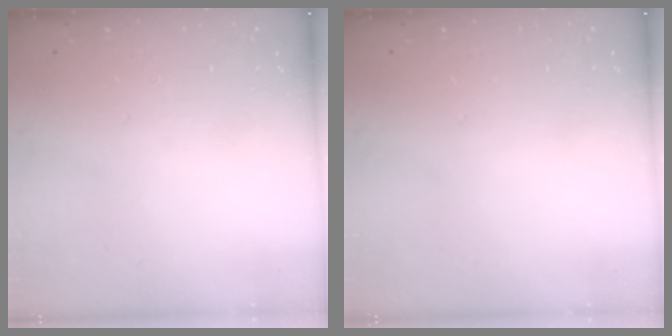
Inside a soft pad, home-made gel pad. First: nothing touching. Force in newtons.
{"total": 0.0}